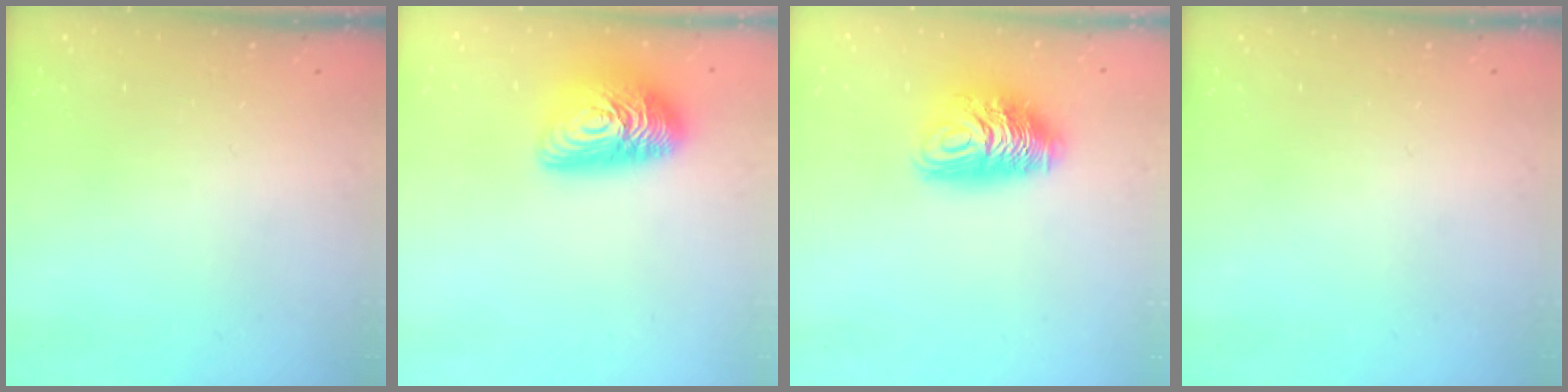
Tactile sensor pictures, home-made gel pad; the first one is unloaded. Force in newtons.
{"total": 15.8, "press": 15.8, "slide": 0.8}
{"total": 10.6, "press": 10.5, "slide": 1.0}
{"total": 0.0}